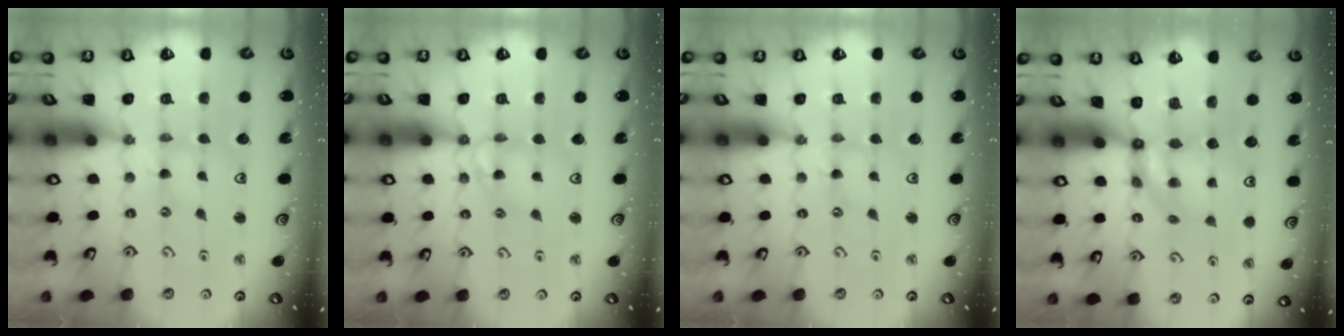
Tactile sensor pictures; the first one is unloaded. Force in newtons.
{"total": 7.4, "press": 7.4, "slide": 0.6}
{"total": 0.8, "press": 0.8, "slide": 0.2}
{"total": 5.9, "press": 5.9, "slide": 0.4}